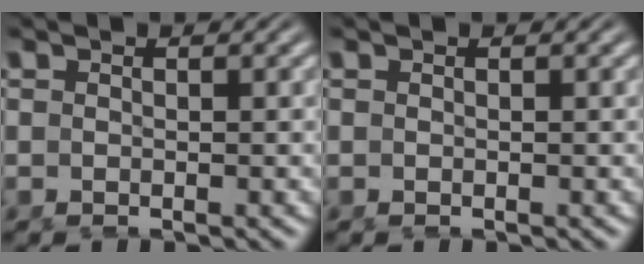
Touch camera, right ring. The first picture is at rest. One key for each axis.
{"total": 0.0}